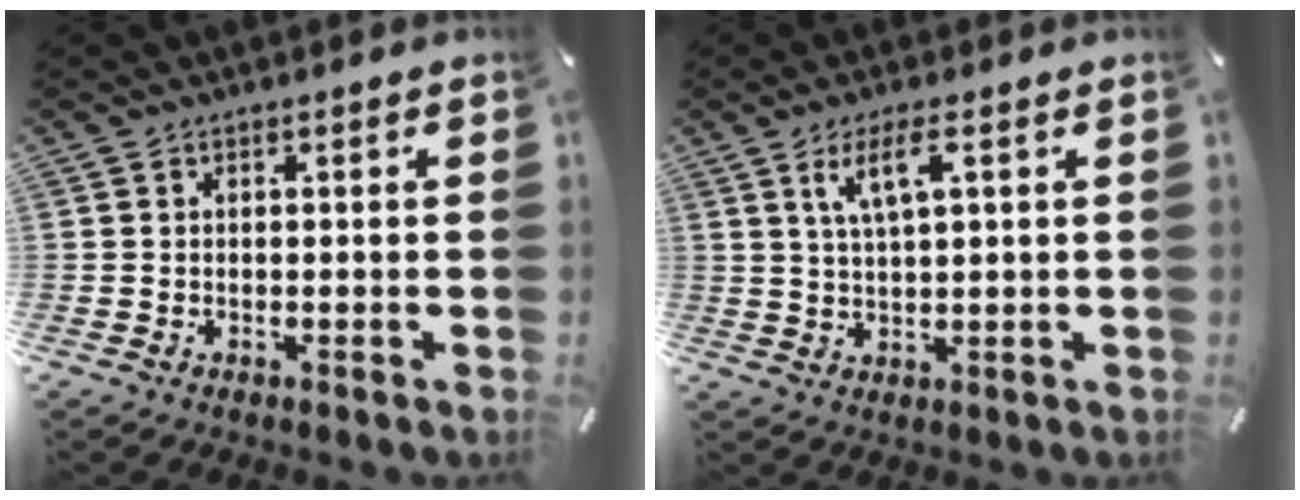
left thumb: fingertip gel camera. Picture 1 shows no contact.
{"total": 6.4, "force": [2.8, 1.6, 5.4], "torque": [-0.114, 0.005, 0.047]}